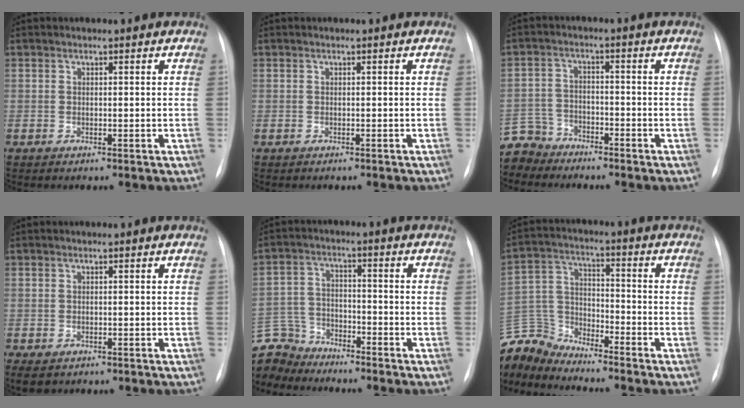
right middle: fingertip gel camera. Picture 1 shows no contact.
{"total": 1.2, "force": [-1.0, 0.3, 0.5], "torque": [-0.008, -0.002, -0.011]}
{"total": 5.7, "force": [-5.2, 2.1, -1.0], "torque": [0.022, 0.000, -0.105]}
{"total": 2.8, "force": [-1.6, 1.9, 1.3], "torque": [-0.023, -0.006, -0.014]}
{"total": 9.9, "force": [-9.3, 3.4, 0.1], "torque": [-0.021, 0.017, -0.182]}
{"total": 10.2, "force": [-10.2, 1.0, 0.1], "torque": [-0.013, 0.024, -0.206]}